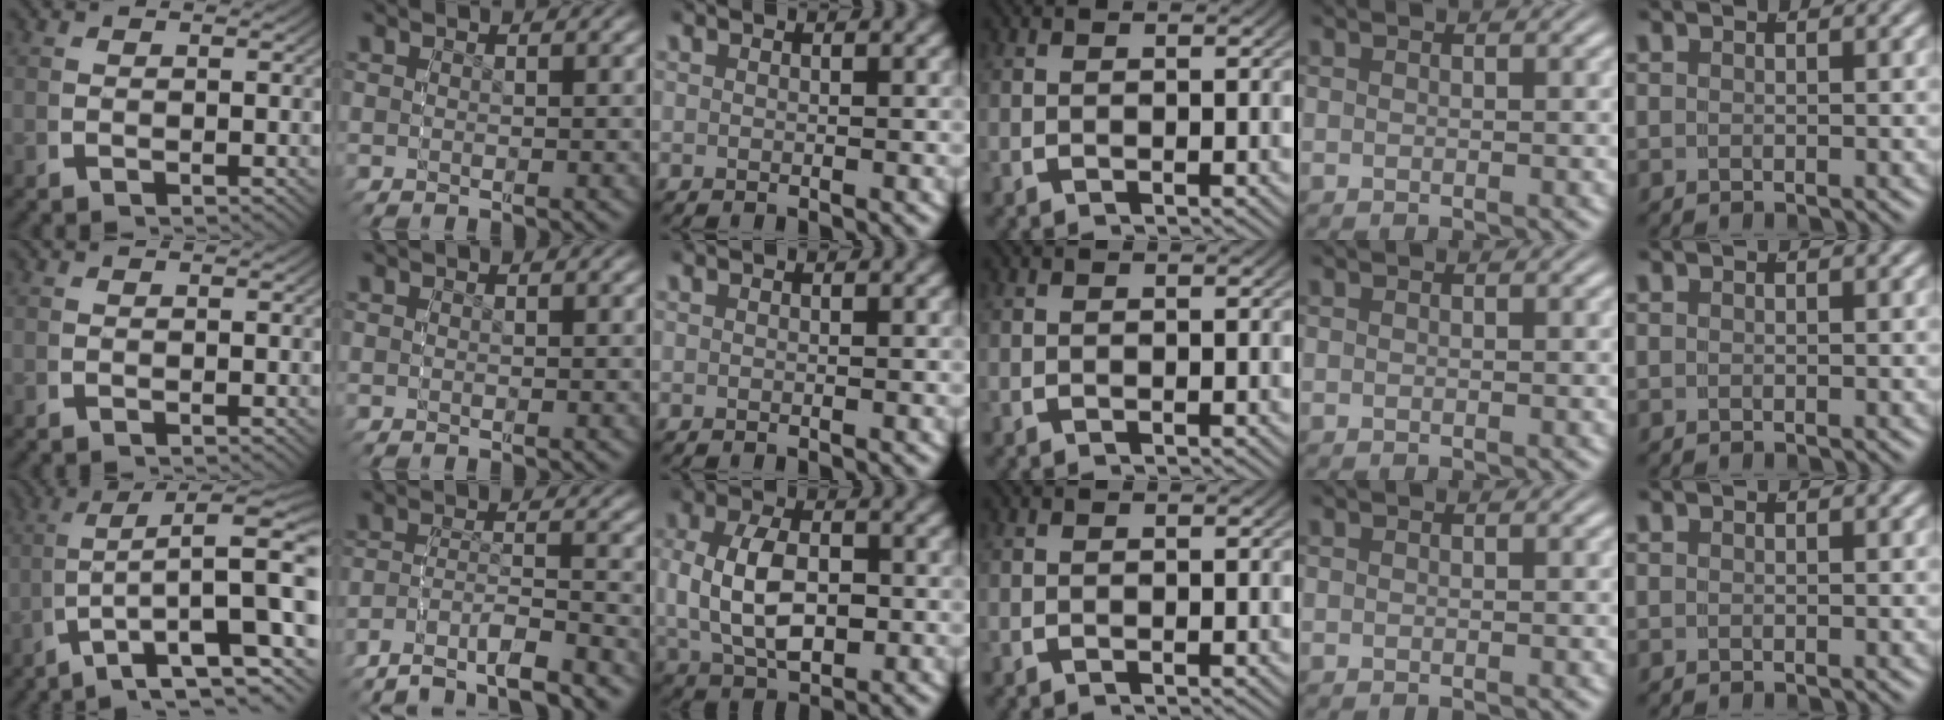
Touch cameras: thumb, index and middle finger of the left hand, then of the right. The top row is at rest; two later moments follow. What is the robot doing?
{"motion": "grasp_and_lifting", "object": "backpack"}